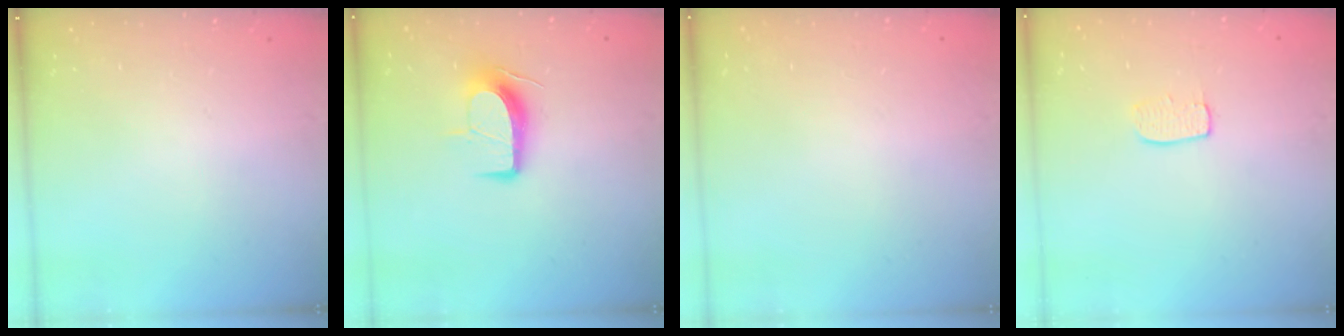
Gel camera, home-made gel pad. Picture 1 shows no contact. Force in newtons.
{"total": 10.5, "press": 10.5, "slide": 0.9}
{"total": 0.5, "press": 0.5, "slide": 0.1}
{"total": 5.2, "press": 5.2, "slide": 0.3}